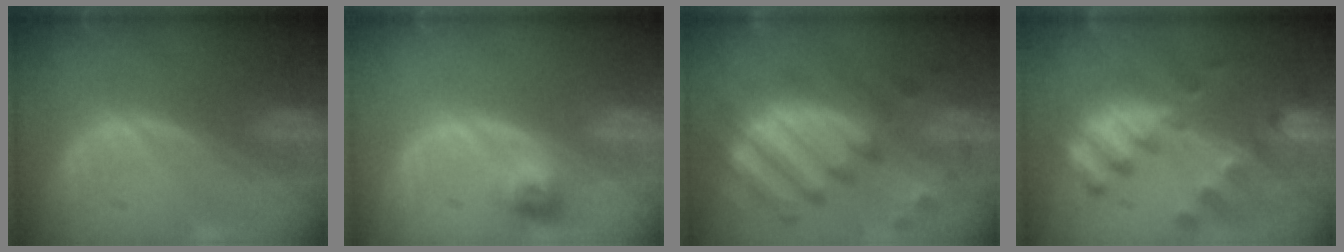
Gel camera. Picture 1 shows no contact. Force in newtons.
{"total": 2.9, "press": 2.6, "slide": 1.2}
{"total": 11.9, "press": 10.3, "slide": 5.9}
{"total": 10.2, "press": 8.9, "slide": 5.1}